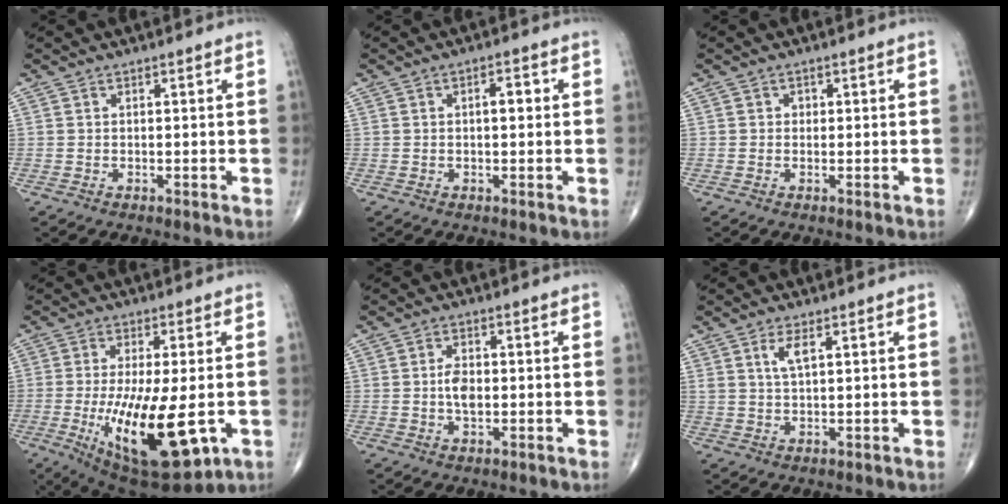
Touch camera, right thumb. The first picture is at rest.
{"total": 2.8, "force": [0.3, 1.2, 2.5], "torque": [-0.036, 0.007, 0.003]}
{"total": 0.8, "force": [0.1, 0.8, 0.3], "torque": [0.004, 0.002, -0.001]}
{"total": 19.0, "force": [-4.3, 6.6, 17.3], "torque": [-0.302, -0.028, -0.047]}
{"total": 3.9, "force": [-0.1, 2.2, 3.3], "torque": [-0.057, 0.001, -0.004]}
{"total": 3.4, "force": [1.5, 1.0, 2.8], "torque": [-0.060, -0.005, 0.034]}